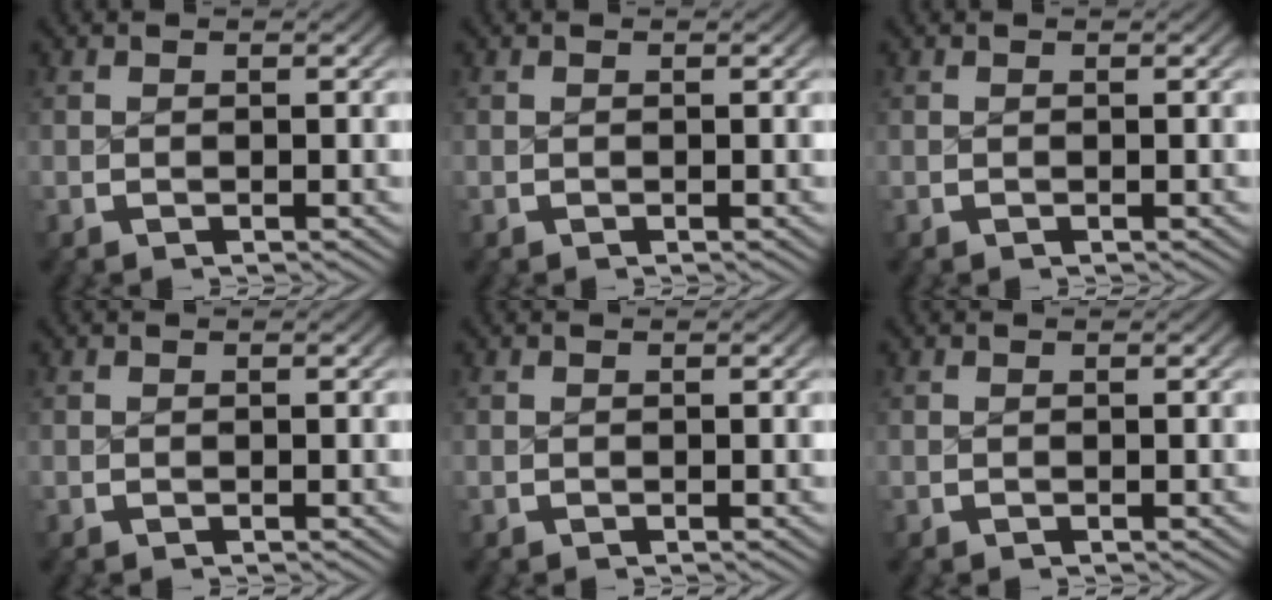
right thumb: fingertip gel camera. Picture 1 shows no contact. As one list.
[{"total": 0.0}, {"total": 0.0}, {"total": 0.0}, {"total": 0.0}, {"total": 0.0}]